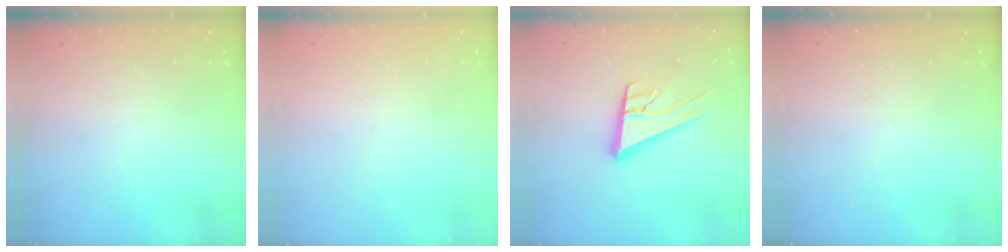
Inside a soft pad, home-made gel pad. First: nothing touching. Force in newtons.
{"total": 1.5, "press": 1.5, "slide": 0.1}
{"total": 14.1, "press": 13.9, "slide": 2.4}
{"total": 0.0}